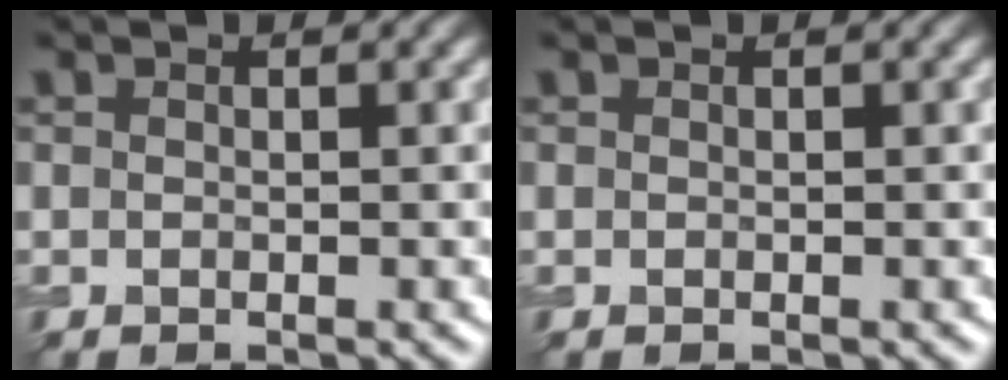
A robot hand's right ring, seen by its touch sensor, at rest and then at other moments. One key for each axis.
{"total": 0.0}